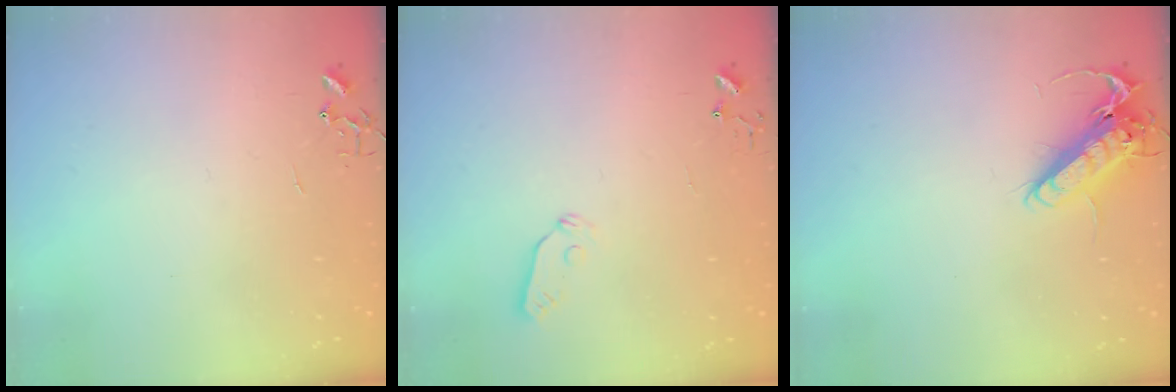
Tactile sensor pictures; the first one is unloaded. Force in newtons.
{"total": 3.8, "press": 3.7, "slide": 0.5}
{"total": 13.3, "press": 13.1, "slide": 2.4}